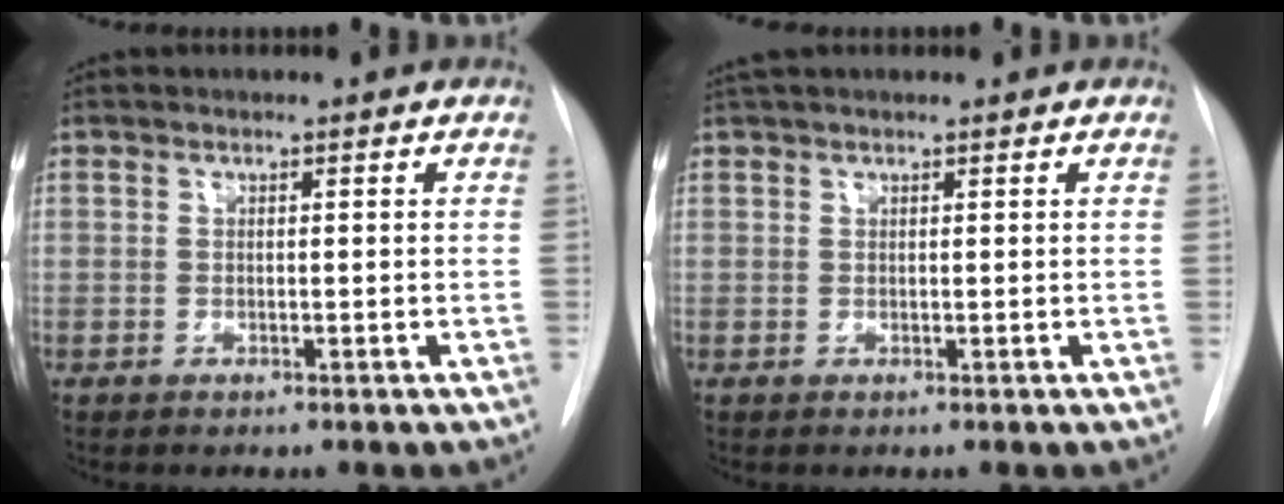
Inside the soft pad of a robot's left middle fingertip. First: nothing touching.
{"total": 3.4, "force": [2.9, 0.6, 1.7], "torque": [-0.027, 0.036, 0.050]}